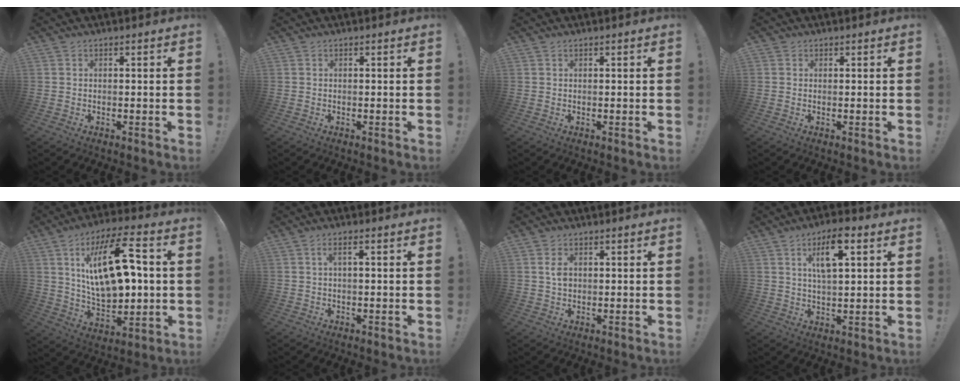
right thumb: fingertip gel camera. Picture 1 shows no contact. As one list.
[{"total": 0.0}, {"total": 0.0}, {"total": 0.7, "force": [0.4, 0.5, 0.0], "torque": [0.007, -0.002, 0.007]}, {"total": 22.4, "force": [5.2, 10.5, 19.0], "torque": [-0.318, -0.011, 0.083]}, {"total": 2.5, "force": [0.1, 0.3, 2.5], "torque": [-0.051, 0.004, 0.000]}, {"total": 3.2, "force": [0.7, 2.1, 2.3], "torque": [-0.037, 0.002, 0.010]}, {"total": 9.7, "force": [4.1, 3.7, 8.0], "torque": [-0.128, 0.000, 0.068]}]